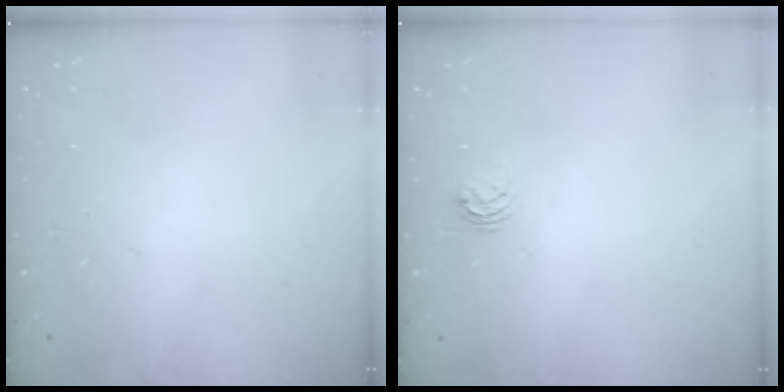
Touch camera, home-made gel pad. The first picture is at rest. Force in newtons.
{"total": 3.6, "press": 3.5, "slide": 0.5}